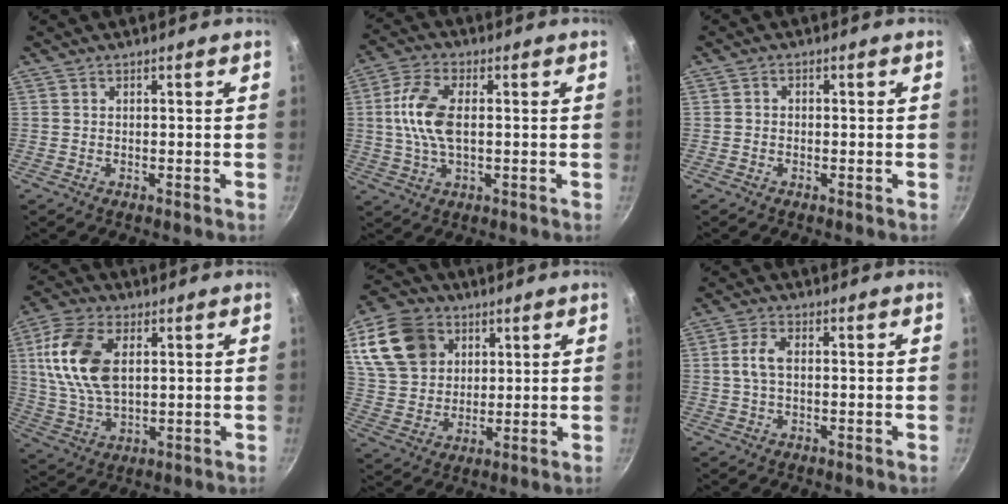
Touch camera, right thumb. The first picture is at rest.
{"total": 9.6, "force": [0.7, 5.0, 8.2], "torque": [-0.164, 0.013, 0.007]}
{"total": 1.0, "force": [-0.5, 0.7, 0.5], "torque": [-0.010, 0.004, -0.011]}
{"total": 14.5, "force": [3.4, 8.4, 11.3], "torque": [-0.215, -0.003, 0.065]}
{"total": 15.4, "force": [6.1, 11.8, 7.9], "torque": [-0.130, -0.006, 0.119]}
{"total": 4.4, "force": [0.2, 2.1, 3.8], "torque": [-0.084, 0.012, 0.000]}